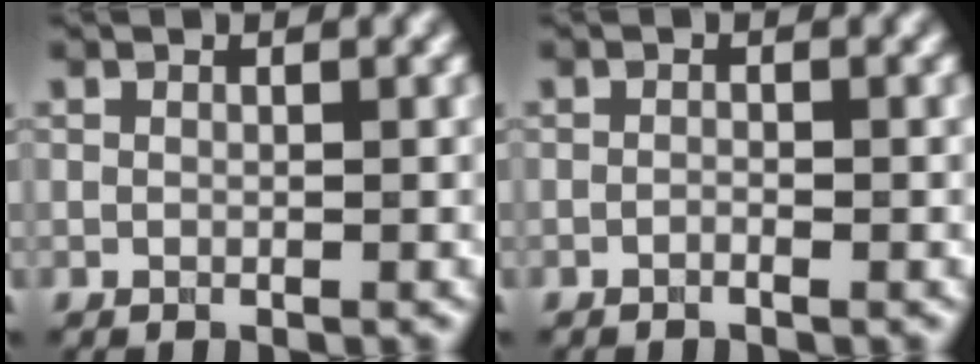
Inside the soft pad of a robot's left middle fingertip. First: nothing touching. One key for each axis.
{"total": 0.5, "fx": -0.4, "fy": 0.1, "fz": 0.4, "tx": -0.007, "ty": -0.002, "tz": -0.007}